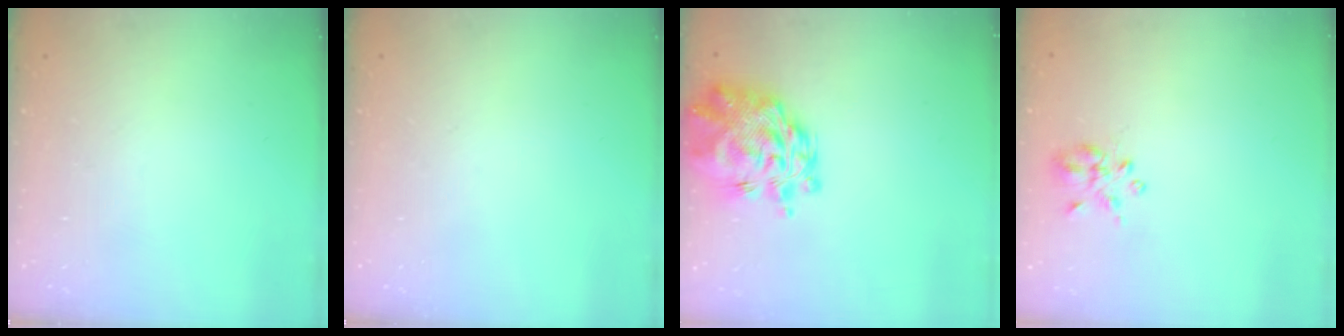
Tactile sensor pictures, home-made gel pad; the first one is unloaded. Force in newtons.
{"total": 0.0}
{"total": 10.5, "press": 10.0, "slide": 3.4}
{"total": 3.5, "press": 3.3, "slide": 1.2}